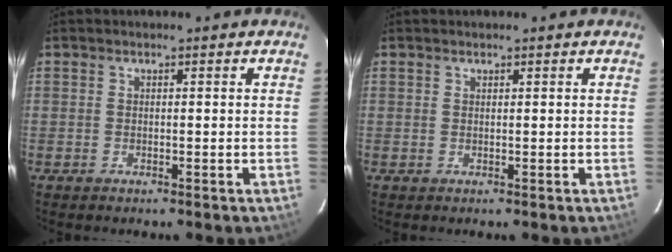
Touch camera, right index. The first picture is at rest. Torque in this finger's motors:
{"motor_torque": [0.07, 0.06, 0.02, 0.01]}